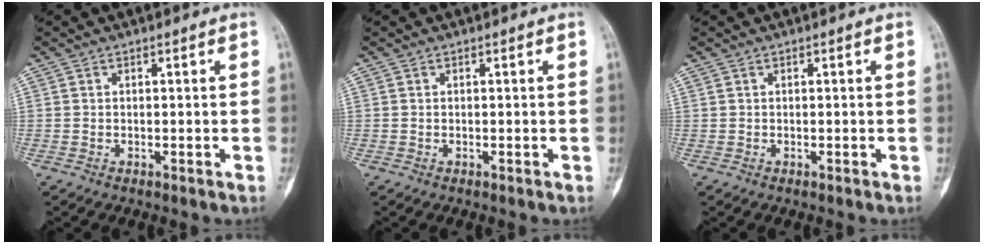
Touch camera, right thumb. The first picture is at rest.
{"total": 0.0}
{"total": 0.0}